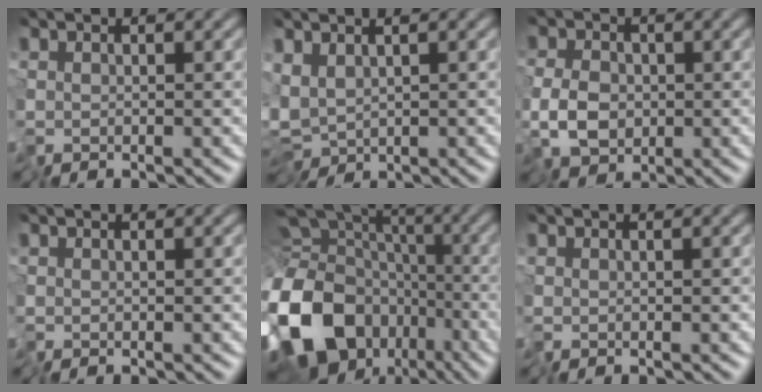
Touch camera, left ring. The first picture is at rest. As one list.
[{"total": 4.7, "force": [-1.0, 2.7, 3.7], "torque": [-0.077, -0.009, -0.018]}, {"total": 5.1, "force": [-1.6, 3.6, 3.3], "torque": [-0.061, 0.002, -0.046]}, {"total": 0.0}, {"total": 17.3, "force": [-6.6, 12.2, 10.3], "torque": [-0.245, -0.011, -0.117]}, {"total": 0.0}]